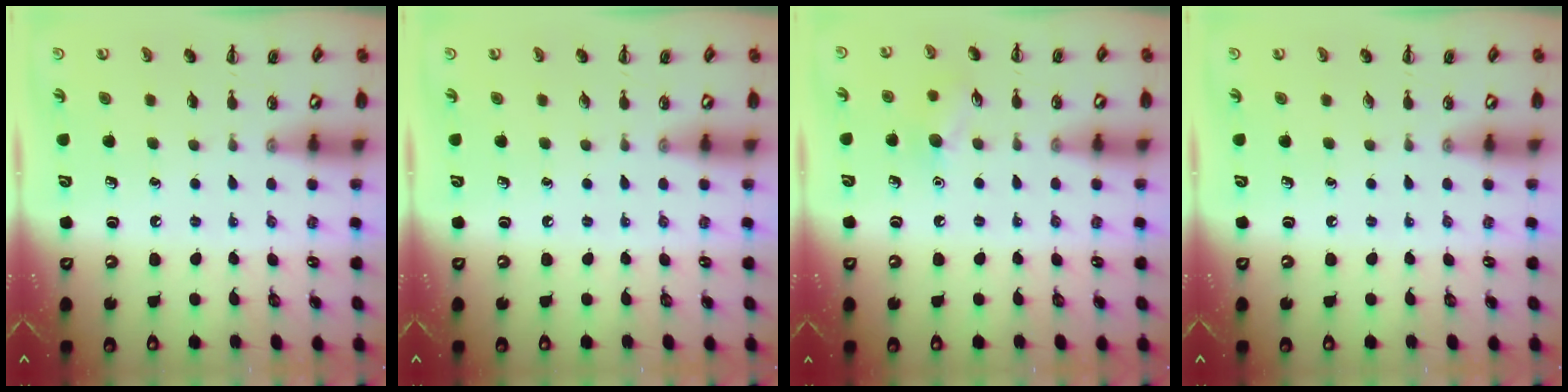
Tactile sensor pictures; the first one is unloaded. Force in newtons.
{"total": 0.0}
{"total": 7.5, "press": 7.3, "slide": 1.4}
{"total": 0.0}